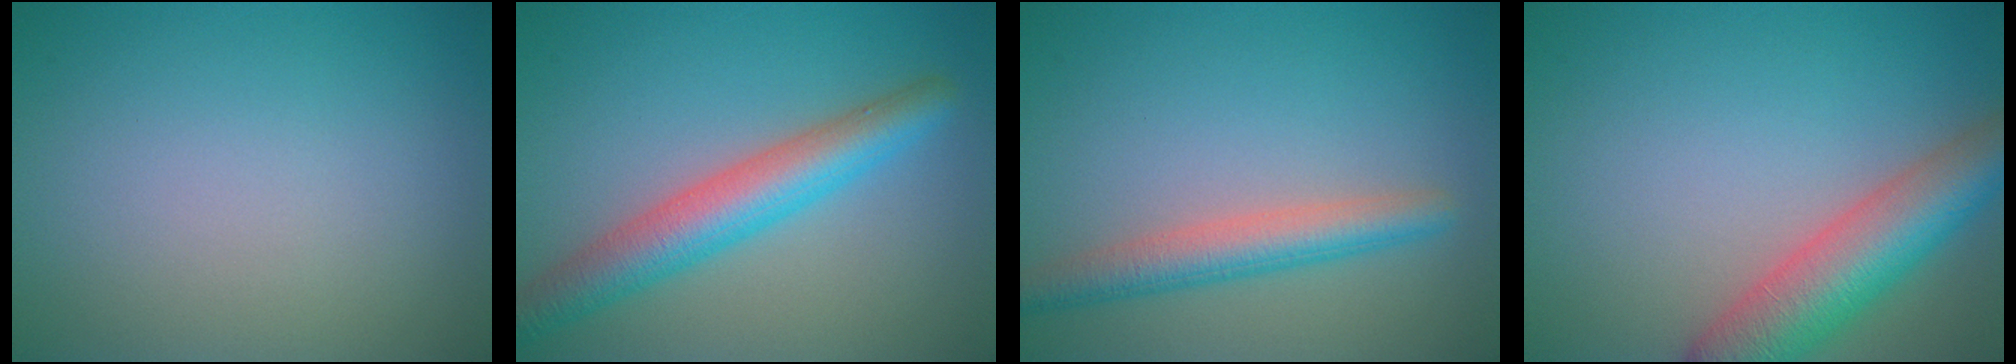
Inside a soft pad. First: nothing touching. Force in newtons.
{"total": 5.6, "press": 5.6, "slide": 0.2}
{"total": 3.9, "press": 3.9, "slide": 0.1}
{"total": 7.3, "press": 7.3, "slide": 0.5}